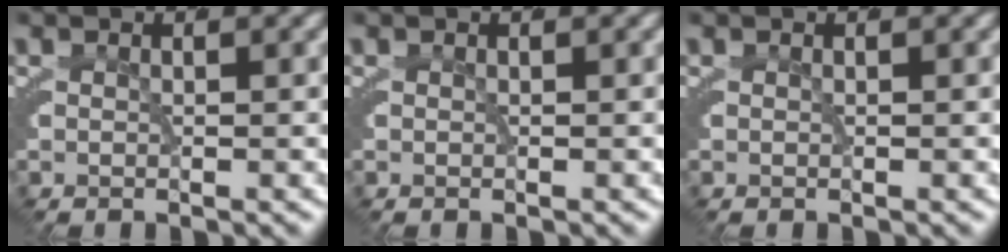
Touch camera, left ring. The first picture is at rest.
{"total": 0.0}
{"total": 0.0}